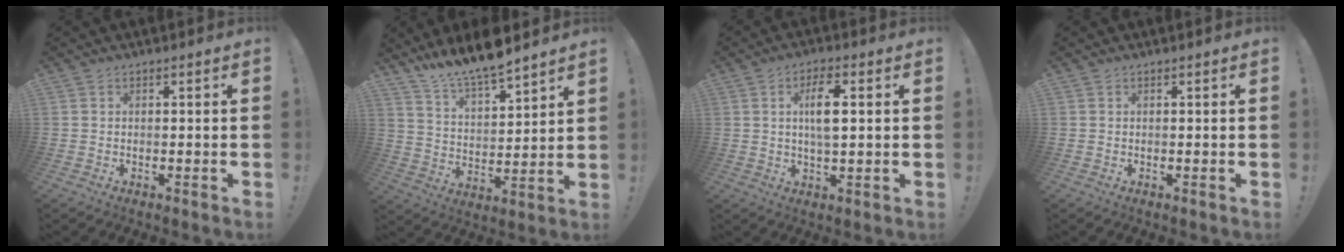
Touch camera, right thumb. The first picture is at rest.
{"total": 11.3, "force": [10.6, 1.8, 3.6], "torque": [-0.086, -0.085, 0.191]}
{"total": 7.9, "force": [1.7, 3.1, 7.0], "torque": [-0.110, -0.002, 0.023]}
{"total": 0.0}